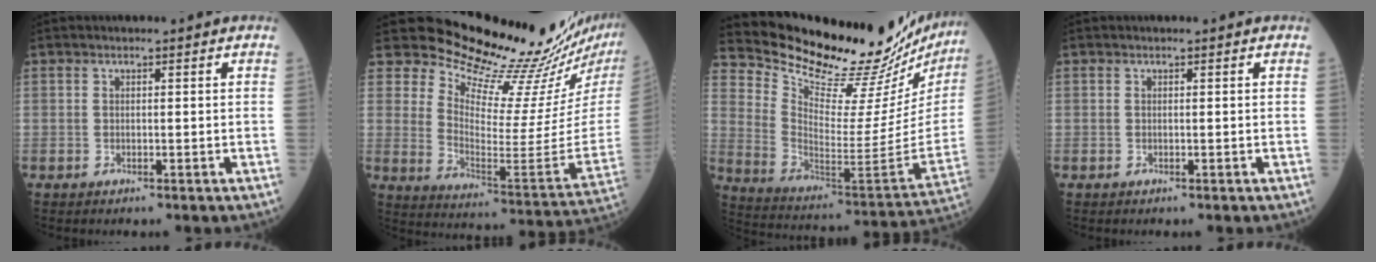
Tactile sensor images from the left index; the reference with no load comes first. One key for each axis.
{"total": 21.1, "fx": 19.9, "fy": 1.0, "fz": 7.1, "tx": -0.123, "ty": -0.135, "tz": 0.271}
{"total": 30.0, "fx": 28.0, "fy": 3.6, "fz": 10.0, "tx": -0.176, "ty": -0.135, "tz": 0.381}
{"total": 0.0}